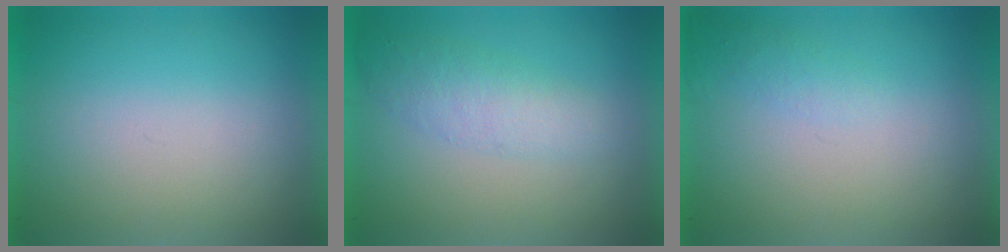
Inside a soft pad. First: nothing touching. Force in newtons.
{"total": 2.2}
{"total": 1.2}